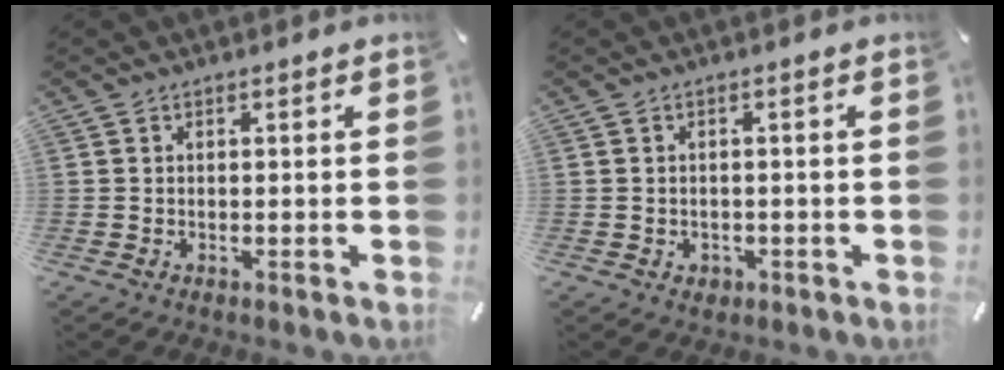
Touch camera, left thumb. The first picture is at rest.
{"total": 1.7, "force": [-0.4, 1.5, 0.4], "torque": [-0.009, 0.005, -0.011]}